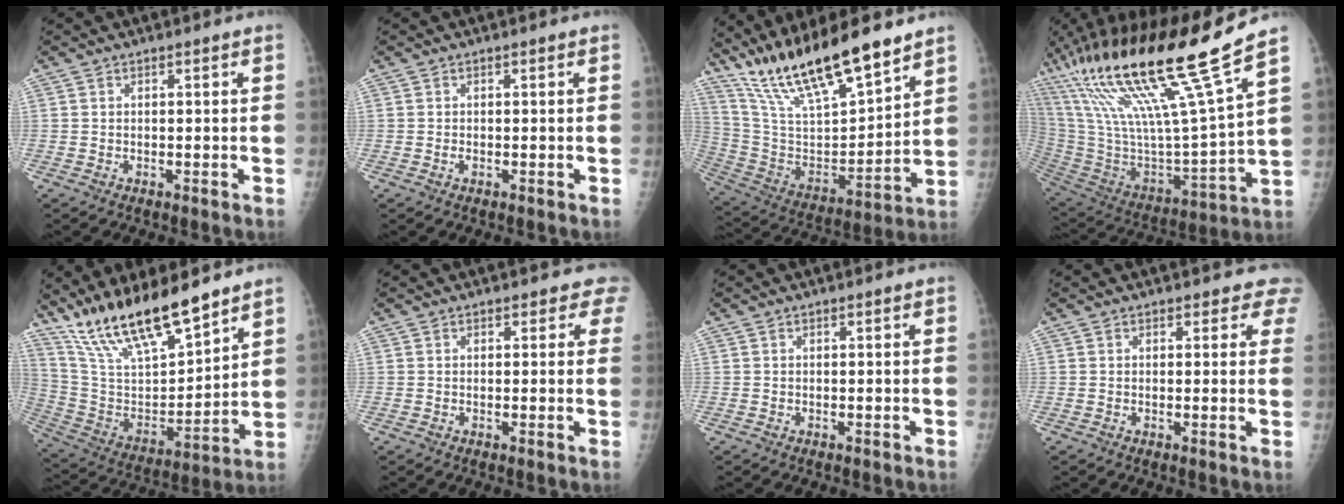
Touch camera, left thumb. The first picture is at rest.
{"total": 0.5, "force": [0.0, 0.3, 0.4], "torque": [-0.009, -0.001, 0.000]}
{"total": 21.9, "force": [17.2, 4.5, 12.8], "torque": [-0.208, -0.071, 0.324]}
{"total": 31.5, "force": [19.6, 3.2, 24.4], "torque": [-0.470, -0.058, 0.360]}
{"total": 20.1, "force": [15.9, 4.9, 11.4], "torque": [-0.179, -0.074, 0.301]}
{"total": 2.8, "force": [2.4, 1.4, 0.4], "torque": [0.027, -0.008, 0.008]}
{"total": 0.0}
{"total": 3.9, "force": [3.4, 1.7, 0.4], "torque": [0.034, -0.014, 0.018]}